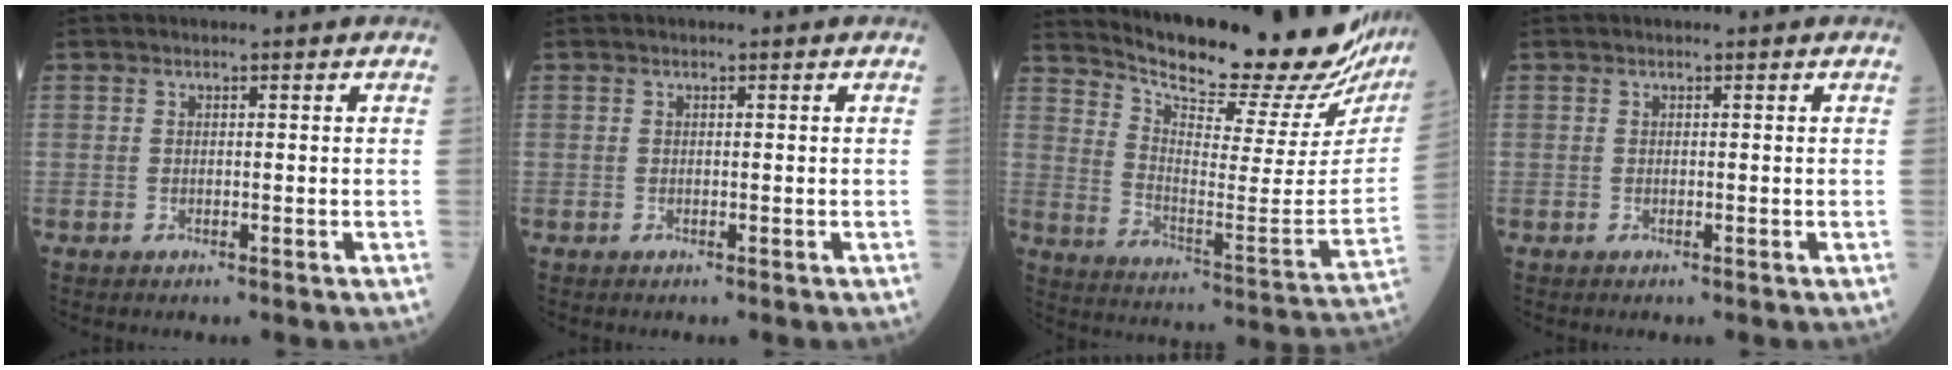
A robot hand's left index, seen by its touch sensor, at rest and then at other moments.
{"total": 0.0}
{"total": 27.7, "force": [24.6, 3.3, 12.2], "torque": [-0.207, -0.100, 0.328]}
{"total": 0.0}